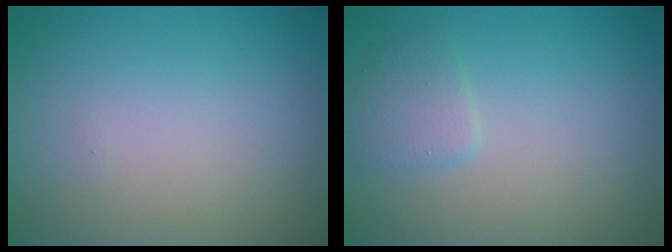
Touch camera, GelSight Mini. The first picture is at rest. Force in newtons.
{"total": 1.6, "press": 1.6, "slide": 0.0}